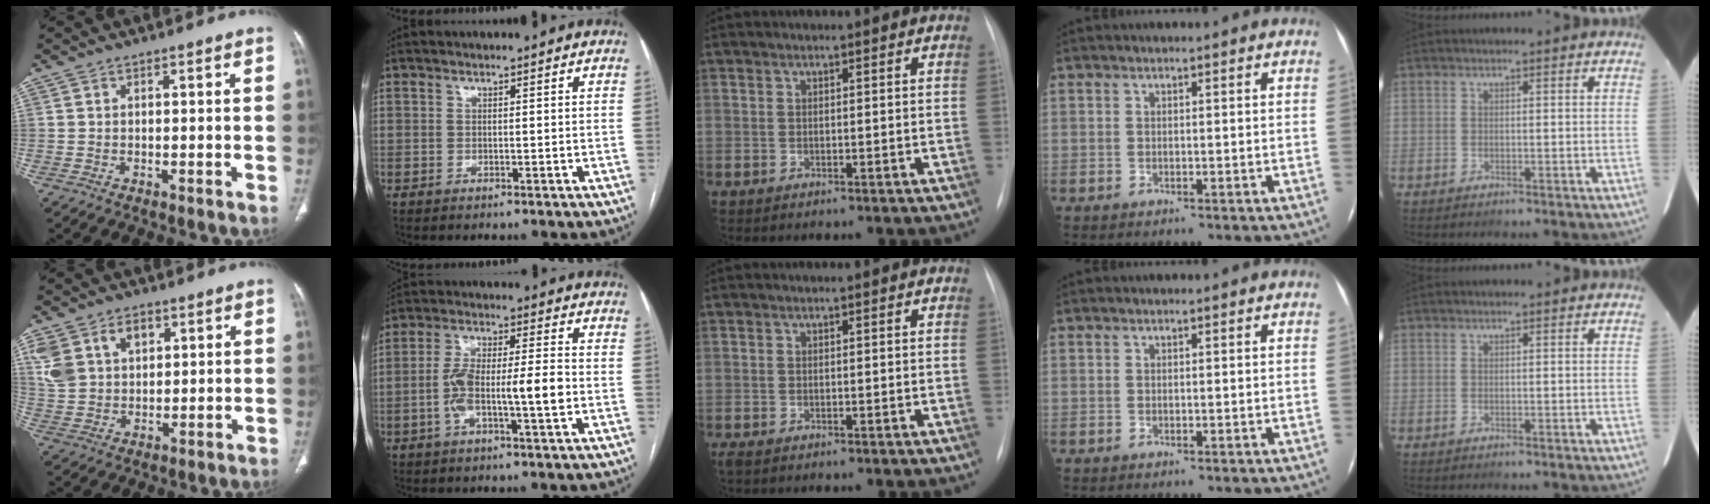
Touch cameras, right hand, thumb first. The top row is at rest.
{"thumb": {"total": 11.1, "force": [4.6, 7.9, 6.4], "torque": [-0.112, -0.003, 0.098]}, "index": {"total": 9.3, "force": [-2.0, 1.3, 9.0], "torque": [-0.172, 0.019, -0.038]}, "middle": {"total": 0.9, "force": [-0.6, 0.4, 0.6], "torque": [-0.006, -0.001, -0.007]}}